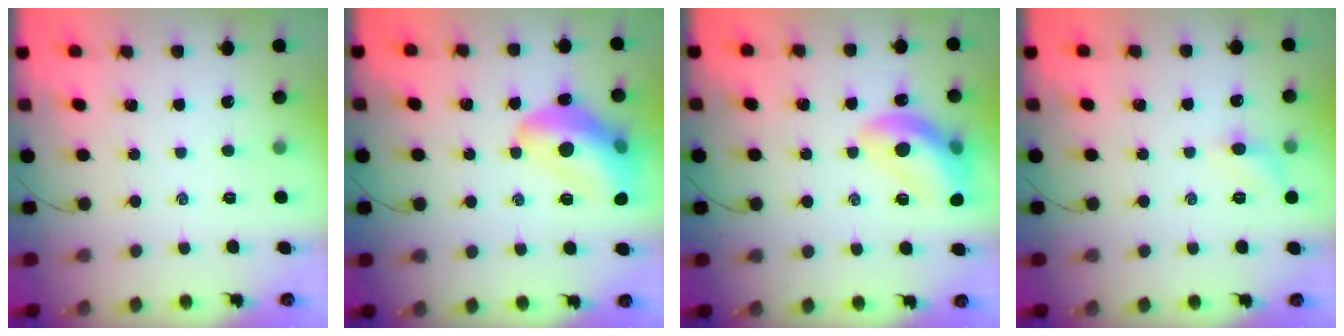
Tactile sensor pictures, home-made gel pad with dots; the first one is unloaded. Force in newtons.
{"total": 16.4, "press": 16.2, "slide": 2.3}
{"total": 13.7, "press": 13.6, "slide": 1.5}
{"total": 5.4, "press": 5.2, "slide": 1.7}